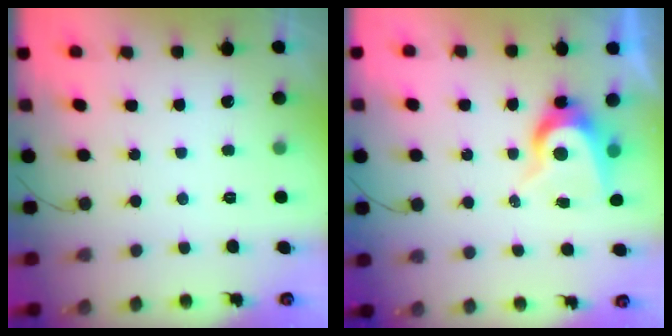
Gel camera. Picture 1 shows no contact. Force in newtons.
{"total": 7.8, "press": 7.8, "slide": 0.3}